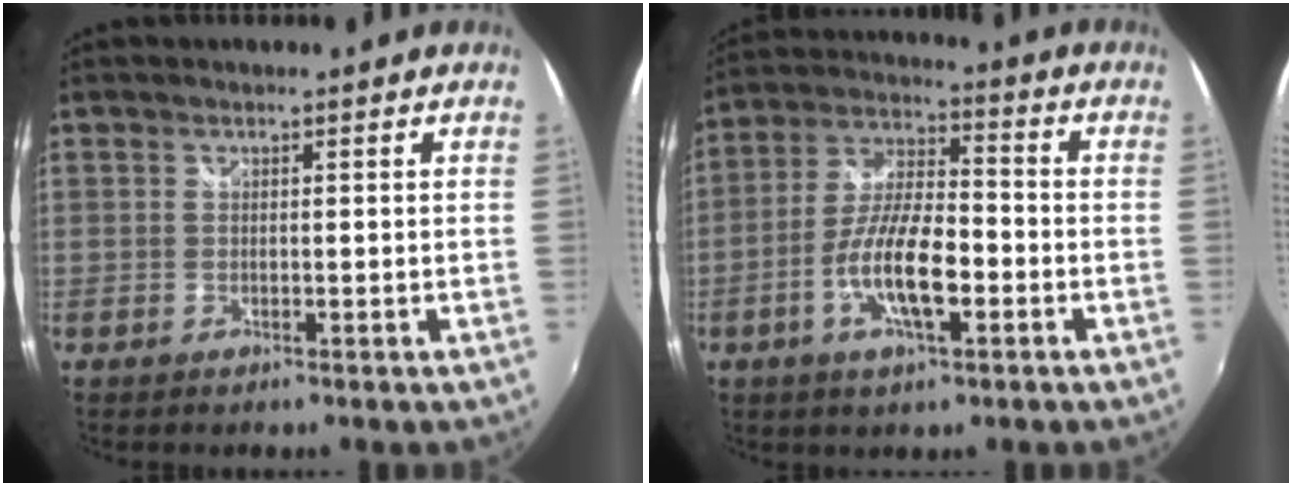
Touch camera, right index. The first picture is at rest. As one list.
[{"total": 11.9, "force": [-4.1, 3.6, 10.5], "torque": [-0.214, 0.000, -0.077]}]